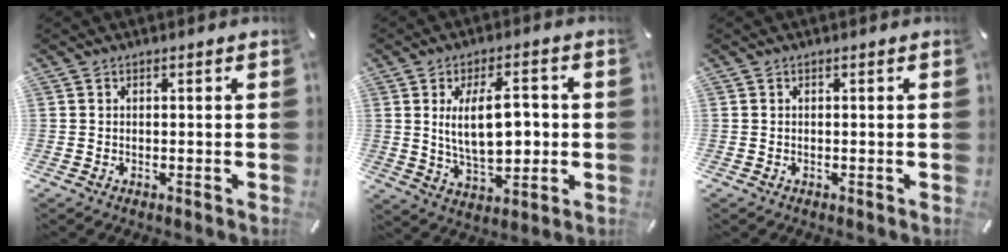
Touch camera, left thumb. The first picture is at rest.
{"total": 12.7, "force": [1.4, 6.7, 10.7], "torque": [-0.169, 0.000, 0.020]}
{"total": 0.0}